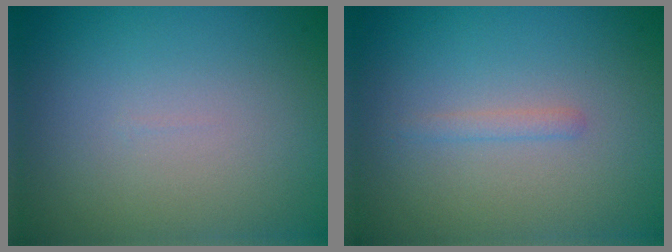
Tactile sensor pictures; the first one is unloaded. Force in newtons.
{"total": 0.8, "press": 0.8, "slide": 0.0}